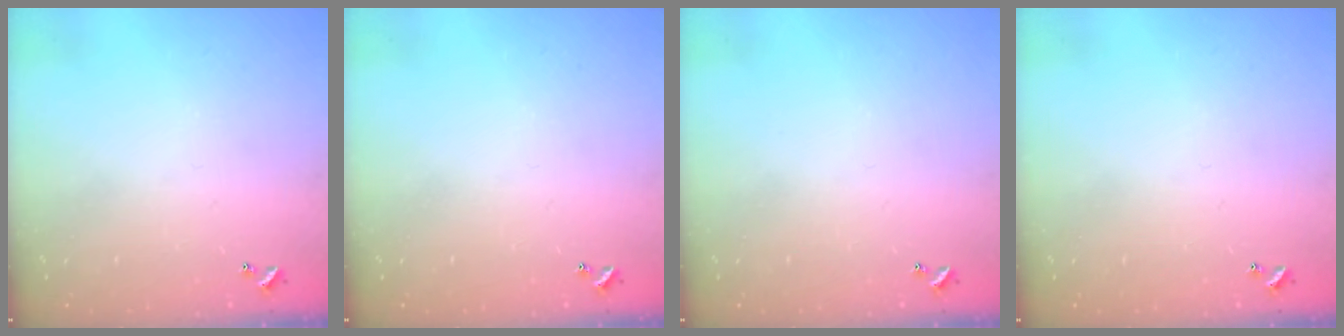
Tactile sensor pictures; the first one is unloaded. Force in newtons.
{"total": 0.0}
{"total": 0.0}
{"total": 0.0}